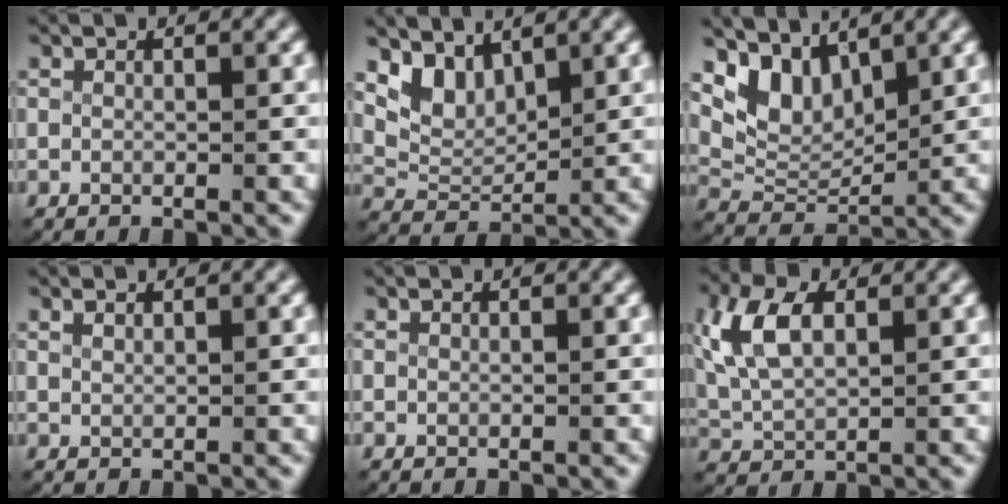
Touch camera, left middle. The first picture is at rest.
{"total": 5.9, "force": [2.6, 4.3, 3.1], "torque": [-0.072, -0.005, 0.044]}
{"total": 8.3, "force": [2.7, 6.3, 4.7], "torque": [-0.107, -0.008, 0.043]}
{"total": 0.7, "force": [0.6, -0.2, 0.2], "torque": [-0.006, -0.004, 0.019]}
{"total": 0.0}
{"total": 5.2, "force": [1.5, 3.3, 3.7], "torque": [-0.103, -0.006, 0.036]}